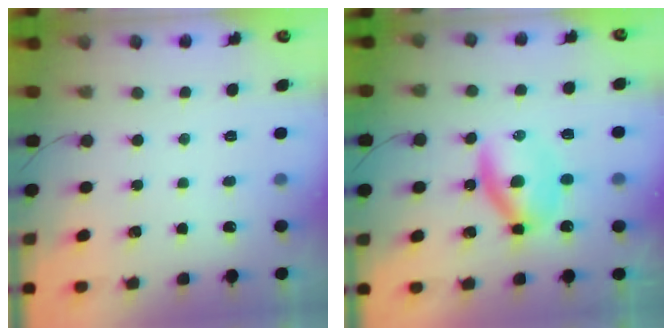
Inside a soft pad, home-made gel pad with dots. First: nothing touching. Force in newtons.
{"total": 6.9, "press": 6.9, "slide": 0.5}